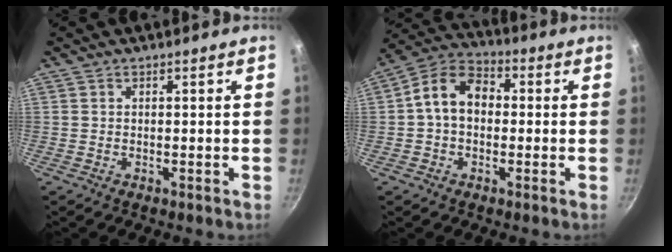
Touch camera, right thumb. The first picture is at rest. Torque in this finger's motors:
{"motor_torque": [-0.85, 0.99, 1.08, -0.02, 0.20]}